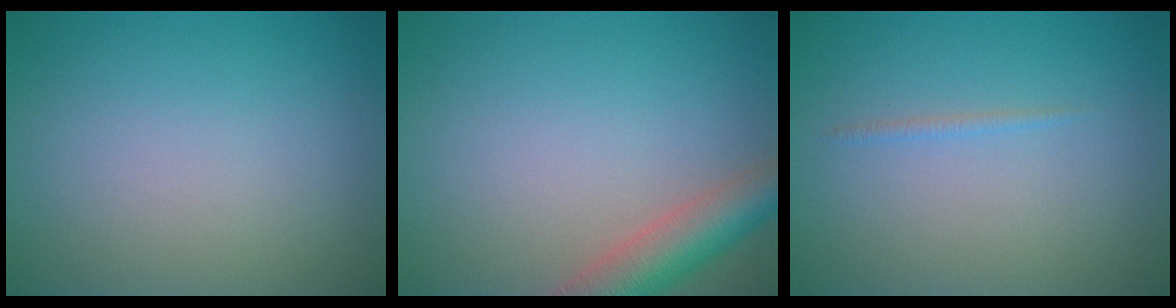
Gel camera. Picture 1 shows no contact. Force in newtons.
{"total": 4.8, "press": 4.8, "slide": 0.2}
{"total": 0.6, "press": 0.6, "slide": 0.1}